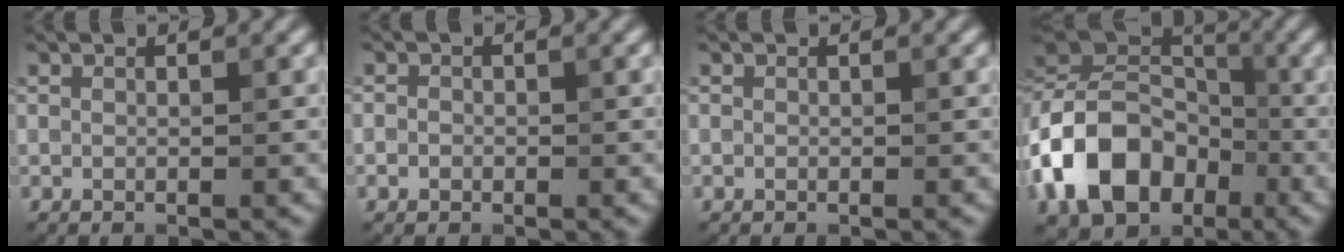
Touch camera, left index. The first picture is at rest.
{"total": 1.0, "force": [-0.1, 0.9, 0.4], "torque": [0.013, 0.010, -0.010]}
{"total": 0.0}
{"total": 11.3, "force": [-4.0, 8.2, 6.6], "torque": [-0.138, 0.009, -0.083]}